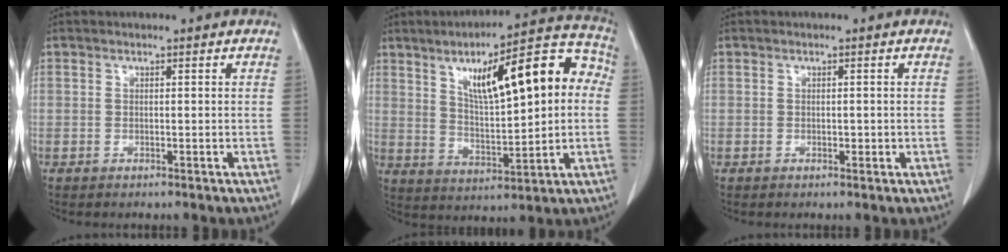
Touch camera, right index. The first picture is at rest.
{"total": 17.8, "force": [4.5, 4.5, 16.6], "torque": [-0.235, 0.040, 0.072]}
{"total": 0.9, "force": [-0.2, 0.6, 0.6], "torque": [-0.006, 0.001, -0.003]}